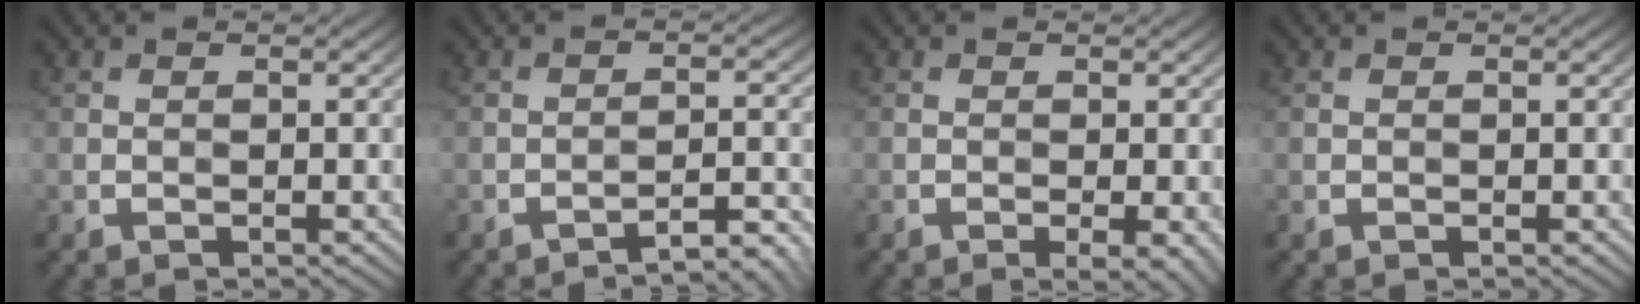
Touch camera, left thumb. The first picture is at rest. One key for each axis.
{"total": 4.1, "fx": -3.4, "fy": 0.4, "fz": 2.1, "tx": -0.025, "ty": 0.018, "tz": -0.052}
{"total": 2.6, "fx": -1.0, "fy": 0.5, "fz": 2.3, "tx": -0.038, "ty": -0.003, "tz": -0.014}
{"total": 0.0}